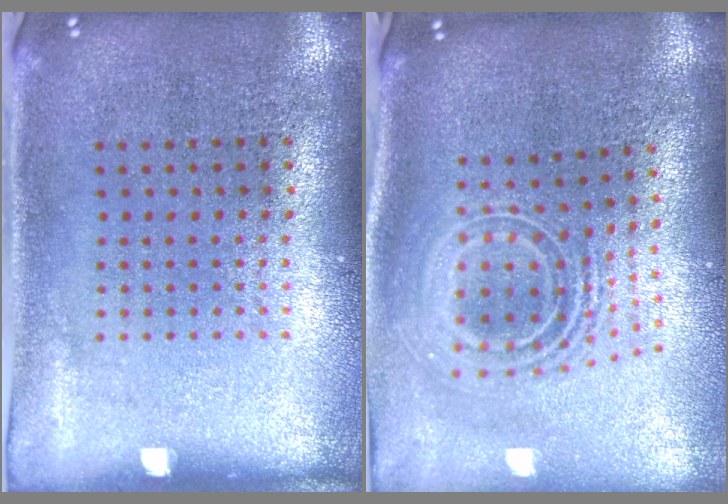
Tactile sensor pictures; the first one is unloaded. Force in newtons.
{"total": 2.4, "press": 1.7, "slide": 1.7}